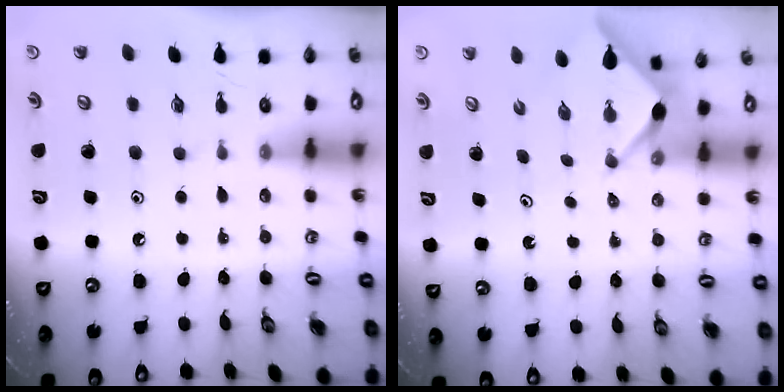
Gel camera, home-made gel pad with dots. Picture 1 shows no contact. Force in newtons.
{"total": 2.6, "press": 2.5, "slide": 0.4}